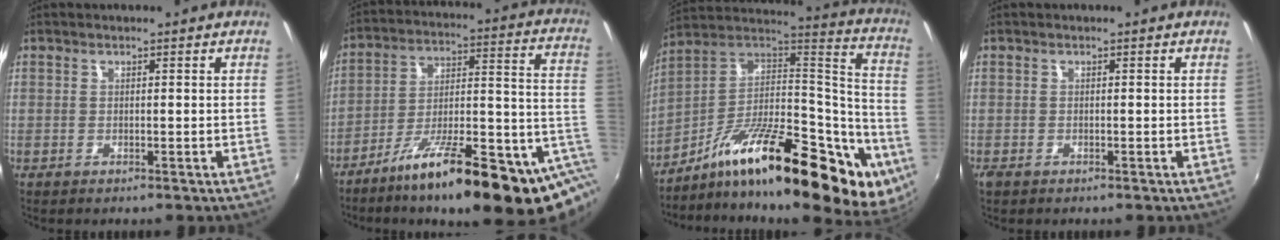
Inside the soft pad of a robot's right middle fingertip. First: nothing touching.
{"total": 21.8, "force": [-7.4, 4.5, 20.0], "torque": [-0.279, -0.011, -0.115]}
{"total": 31.1, "force": [-15.3, 10.2, 25.1], "torque": [-0.342, 0.009, -0.246]}
{"total": 0.8, "force": [-0.6, 0.5, 0.3], "torque": [-0.009, -0.004, -0.012]}